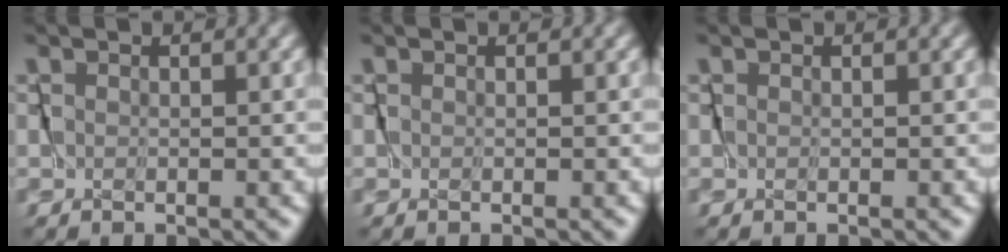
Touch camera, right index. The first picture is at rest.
{"total": 0.0}
{"total": 0.0}